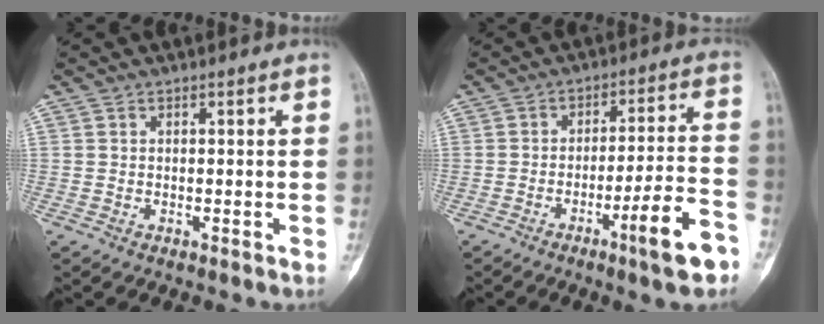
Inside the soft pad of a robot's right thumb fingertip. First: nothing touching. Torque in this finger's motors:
{"motor_torque": [1.47, 0.24, 0.57, -0.60, 0.28]}